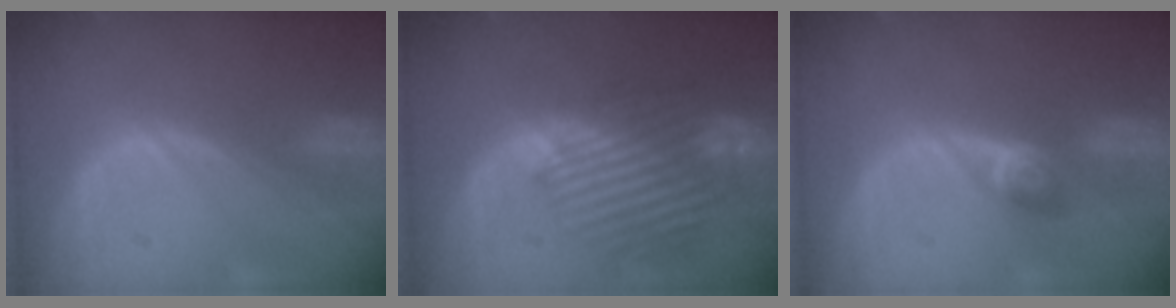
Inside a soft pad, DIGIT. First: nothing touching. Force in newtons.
{"total": 10.2, "press": 9.3, "slide": 4.1}
{"total": 2.7, "press": 2.5, "slide": 1.1}